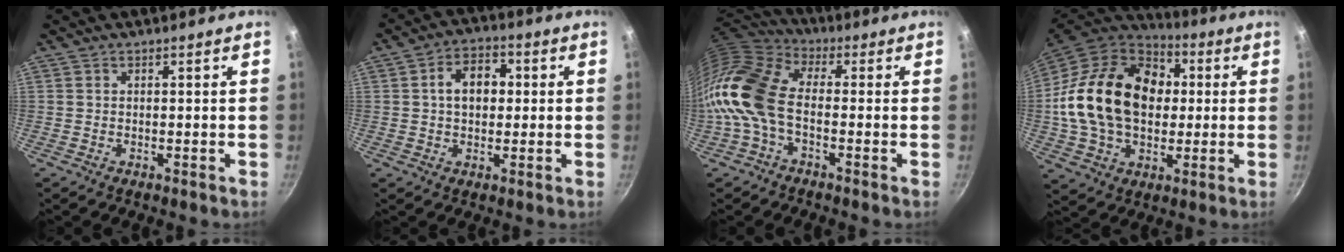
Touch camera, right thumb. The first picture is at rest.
{"total": 8.0, "force": [1.0, 5.7, 5.6], "torque": [-0.059, 0.016, 0.007]}
{"total": 14.2, "force": [-2.5, 8.2, 11.3], "torque": [-0.216, 0.029, -0.070]}
{"total": 24.9, "force": [2.4, 17.8, 17.2], "torque": [-0.278, 0.028, 0.039]}